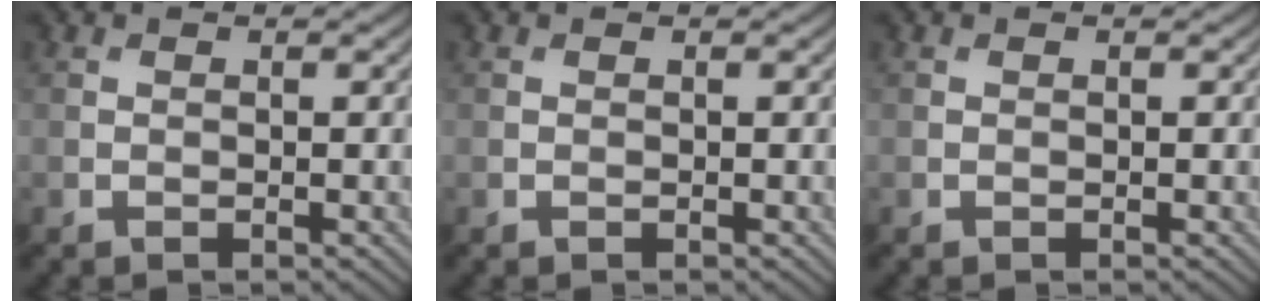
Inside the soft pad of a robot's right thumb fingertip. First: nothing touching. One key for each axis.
{"total": 0.0}
{"total": 0.0}